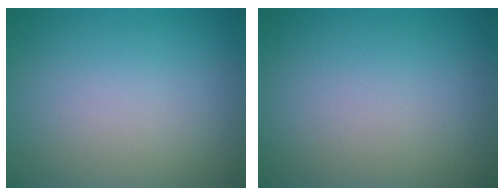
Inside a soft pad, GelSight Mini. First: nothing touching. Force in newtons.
{"total": 0.0}